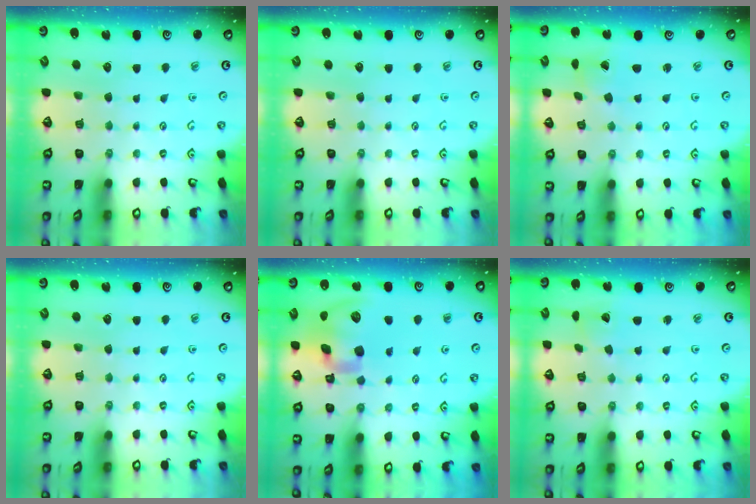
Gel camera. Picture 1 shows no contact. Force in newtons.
{"total": 0.0}
{"total": 1.6, "press": 1.6, "slide": 0.1}
{"total": 0.0}
{"total": 15.4, "press": 15.2, "slide": 2.4}
{"total": 2.3, "press": 2.3, "slide": 0.3}